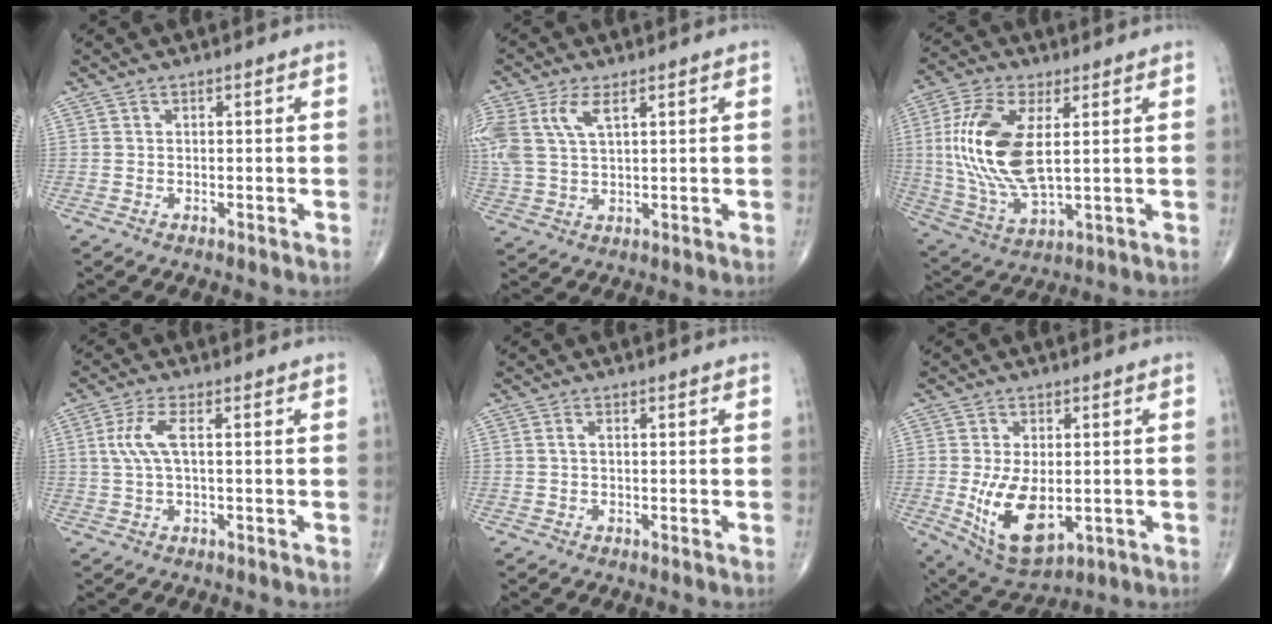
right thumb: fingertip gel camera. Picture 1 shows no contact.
{"total": 9.8, "force": [3.8, 4.7, 7.7], "torque": [-0.193, 0.007, 0.084]}
{"total": 17.2, "force": [2.6, 7.8, 15.1], "torque": [-0.321, -0.011, 0.056]}
{"total": 5.1, "force": [0.9, 1.5, 4.8], "torque": [-0.128, 0.011, 0.017]}
{"total": 0.8, "force": [0.1, 0.3, 0.7], "torque": [-0.017, 0.001, 0.000]}
{"total": 11.9, "force": [-1.8, 6.3, 9.9], "torque": [-0.171, -0.017, -0.011]}